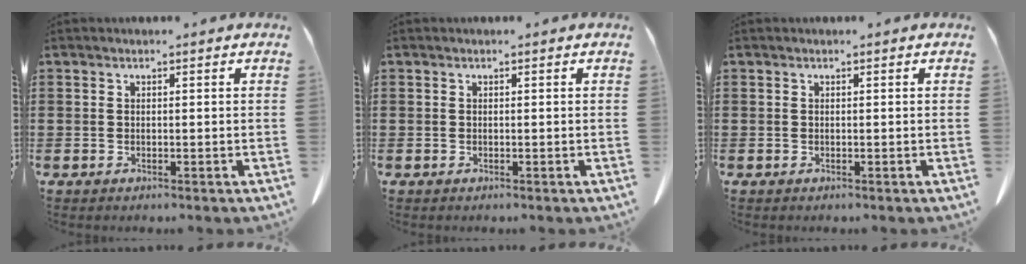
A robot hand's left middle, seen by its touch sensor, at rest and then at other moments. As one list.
[{"total": 0.0}, {"total": 0.0}]